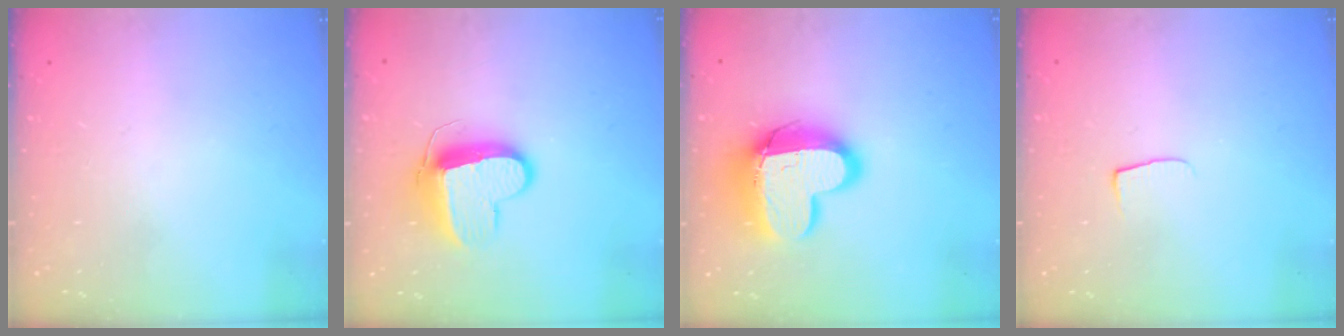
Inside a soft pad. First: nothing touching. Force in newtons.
{"total": 11.3, "press": 11.3, "slide": 1.1}
{"total": 16.2, "press": 16.2, "slide": 1.4}
{"total": 4.2, "press": 4.1, "slide": 0.5}